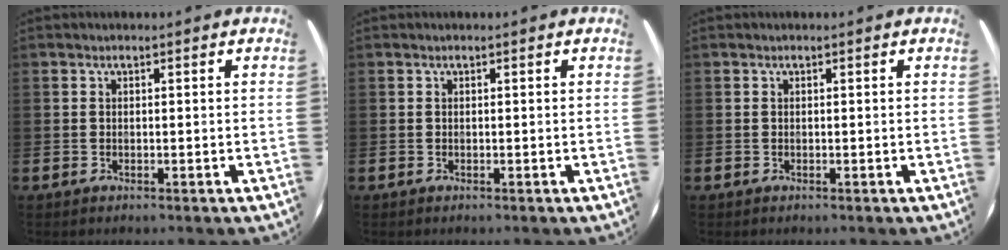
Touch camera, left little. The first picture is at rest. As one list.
[{"total": 0.0}, {"total": 0.0}]